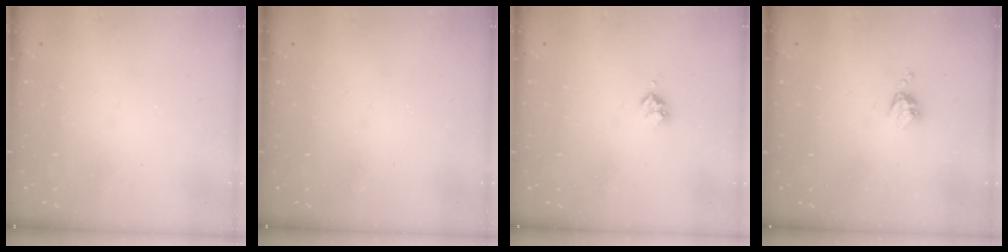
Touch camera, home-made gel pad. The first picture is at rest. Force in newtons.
{"total": 0.0}
{"total": 2.5, "press": 2.5, "slide": 0.3}
{"total": 3.6, "press": 3.6, "slide": 0.4}